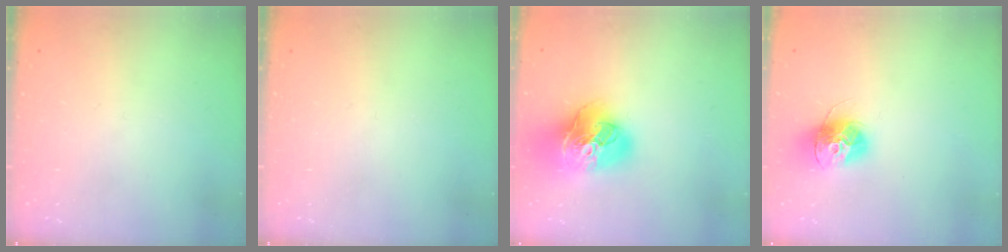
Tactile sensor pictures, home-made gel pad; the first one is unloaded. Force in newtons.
{"total": 0.0}
{"total": 23.6, "press": 23.5, "slide": 3.0}
{"total": 15.0, "press": 14.9, "slide": 1.5}